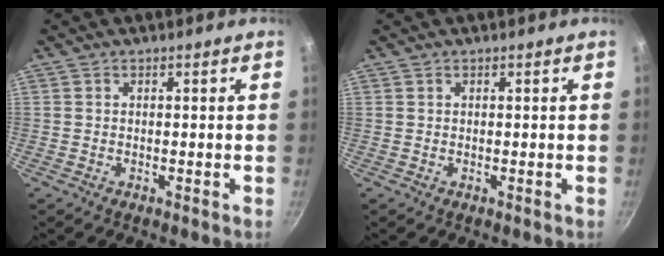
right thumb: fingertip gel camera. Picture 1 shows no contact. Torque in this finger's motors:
{"motor_torque": [0.00, 0.00, 0.00, 0.00, 0.02]}